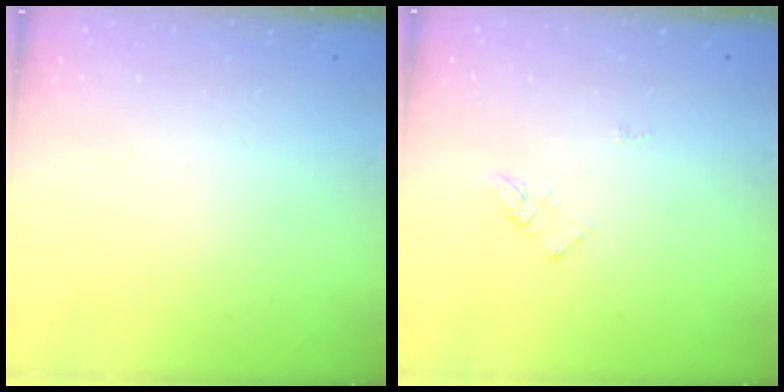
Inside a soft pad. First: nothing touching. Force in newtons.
{"total": 3.8, "press": 3.8, "slide": 0.4}